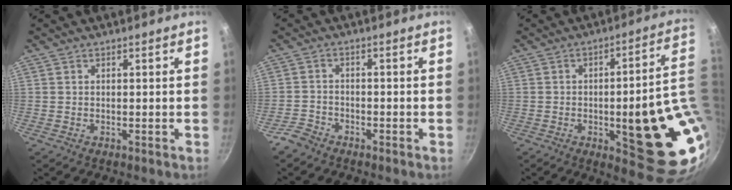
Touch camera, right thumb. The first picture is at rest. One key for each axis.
{"total": 3.5, "fx": -2.8, "fy": 1.8, "fz": 0.9, "tx": -0.019, "ty": 0.029, "tz": -0.056}
{"total": 21.4, "fx": -2.0, "fy": 6.2, "fz": 20.4, "tx": -0.221, "ty": -0.005, "tz": -0.018}